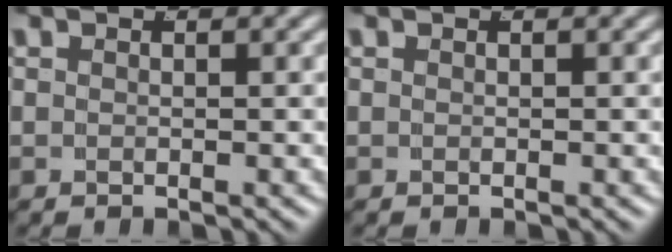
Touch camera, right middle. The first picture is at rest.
{"total": 0.0}